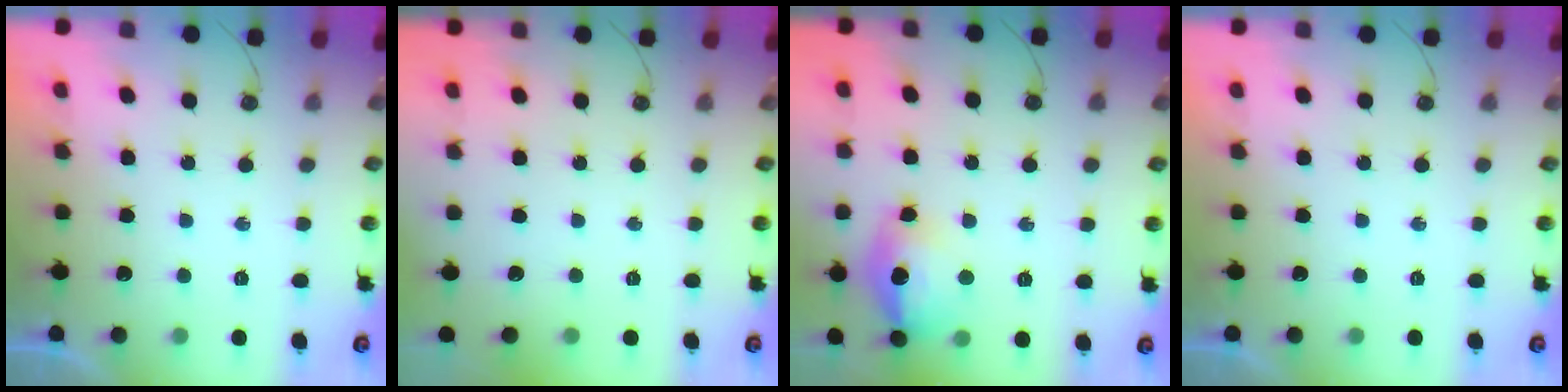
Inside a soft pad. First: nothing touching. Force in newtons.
{"total": 0.0}
{"total": 16.2, "press": 16.1, "slide": 1.4}
{"total": 0.0}